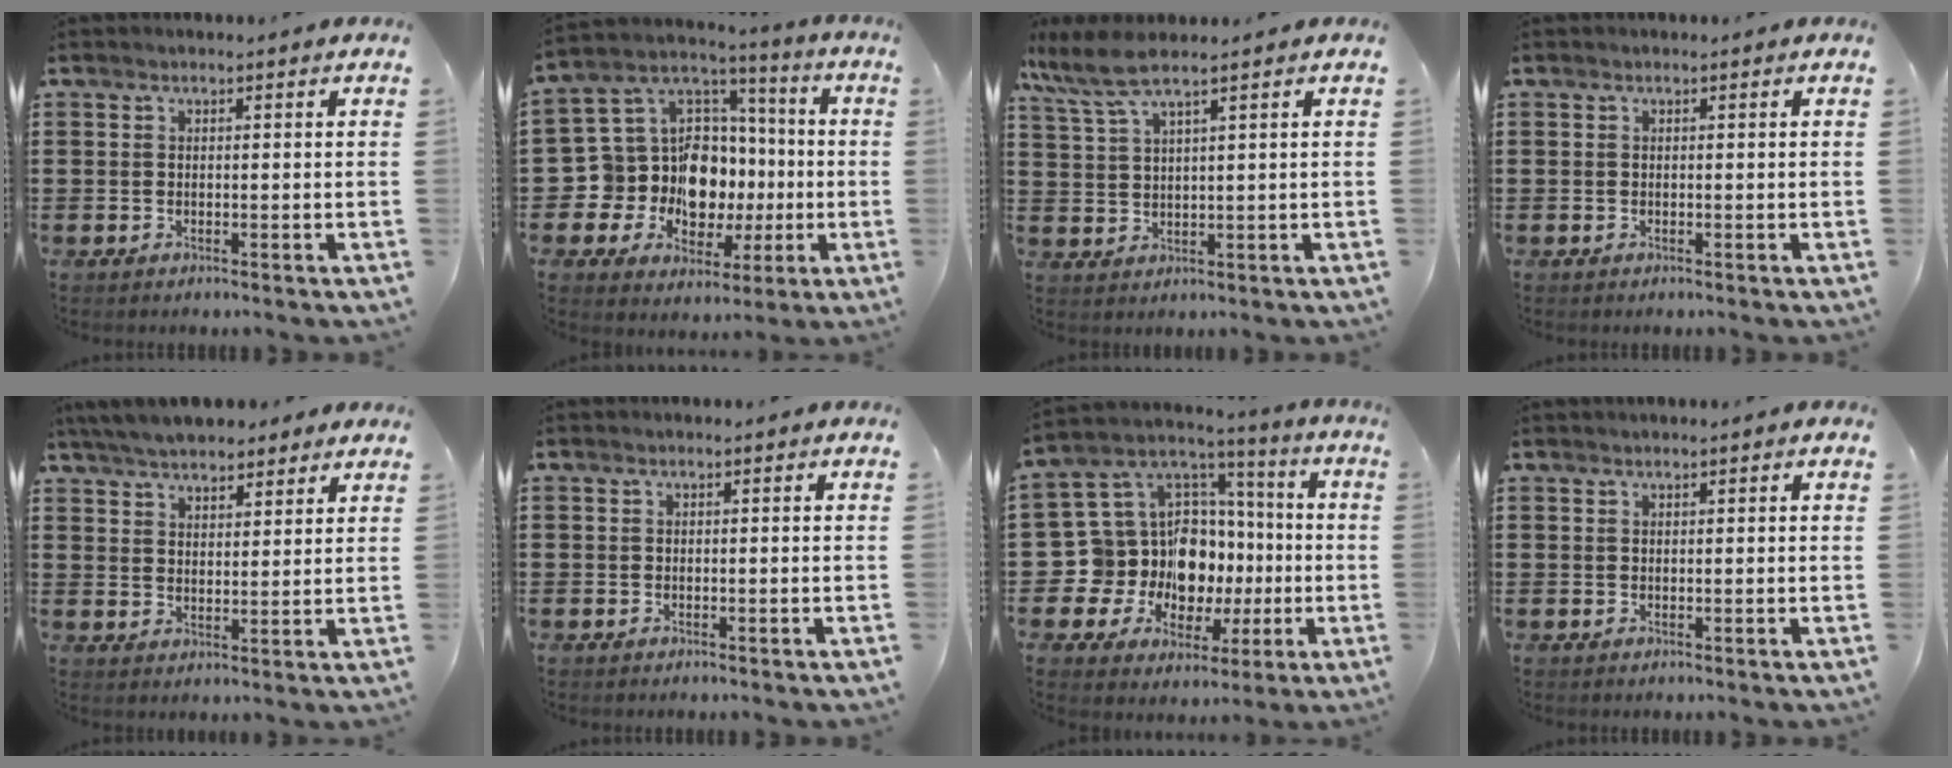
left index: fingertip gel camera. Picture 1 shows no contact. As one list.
[{"total": 15.0, "force": [-2.9, 13.2, 6.4], "torque": [-0.149, -0.005, -0.046]}, {"total": 5.5, "force": [3.9, 0.6, 3.8], "torque": [-0.094, -0.008, 0.066]}, {"total": 0.0}, {"total": 5.7, "force": [5.3, 1.4, 1.6], "torque": [-0.050, -0.010, 0.098]}, {"total": 0.0}, {"total": 14.2, "force": [-2.1, 13.2, 4.8], "torque": [-0.115, -0.027, -0.017]}, {"total": 0.8, "force": [0.6, -0.1, 0.5], "torque": [-0.009, -0.001, 0.012]}]